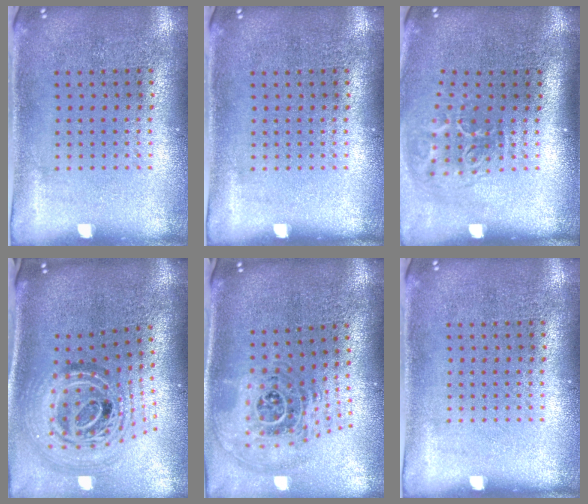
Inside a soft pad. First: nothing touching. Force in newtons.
{"total": 0.0}
{"total": 2.1, "press": 1.3, "slide": 1.6}
{"total": 2.1, "press": 1.6, "slide": 1.4}
{"total": 1.8, "press": 1.5, "slide": 1.1}
{"total": 0.0}